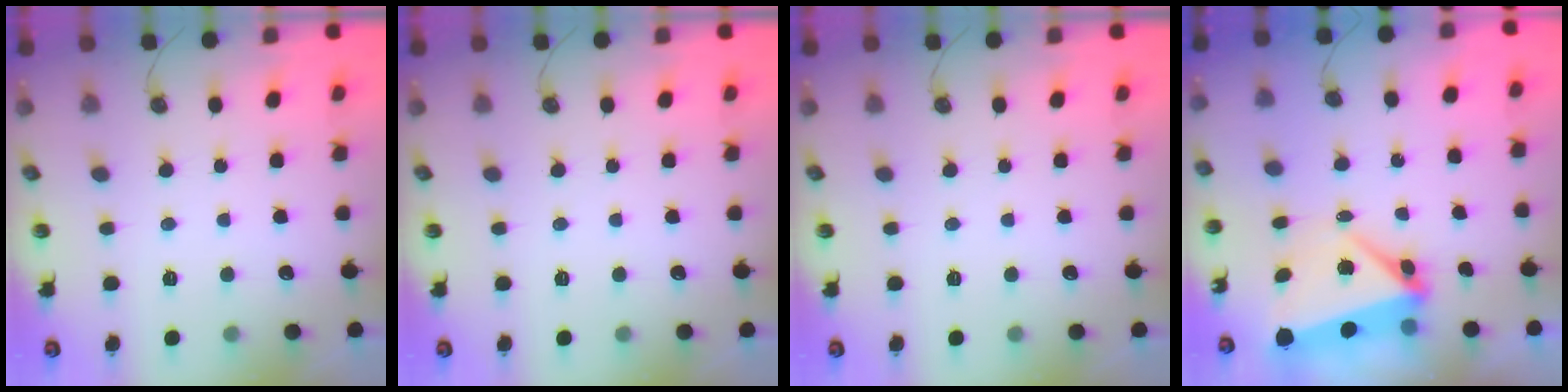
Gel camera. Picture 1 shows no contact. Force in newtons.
{"total": 0.0}
{"total": 0.0}
{"total": 8.2, "press": 6.8, "slide": 4.6}